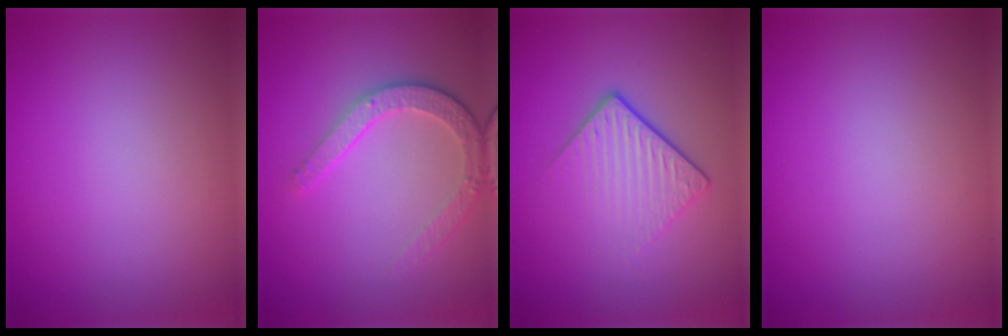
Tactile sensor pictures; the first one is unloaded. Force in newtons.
{"total": 3.6, "press": 2.9, "slide": 2.2}
{"total": 4.2, "press": 2.6, "slide": 3.3}
{"total": 0.0}